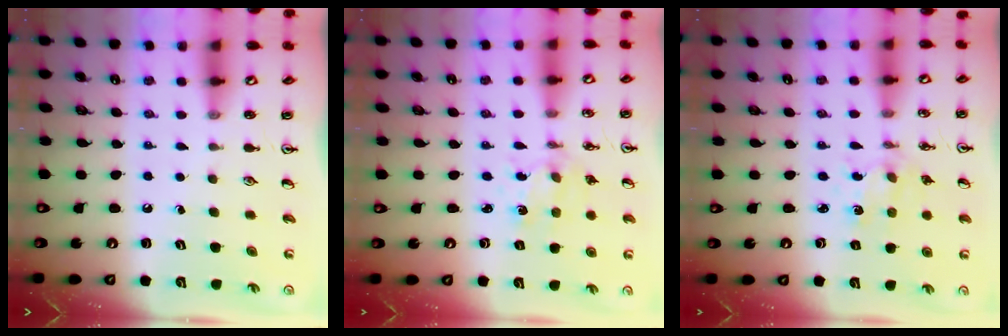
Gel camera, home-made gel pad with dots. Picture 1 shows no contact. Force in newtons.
{"total": 2.0, "press": 2.0, "slide": 0.3}
{"total": 1.6, "press": 1.6, "slide": 0.1}